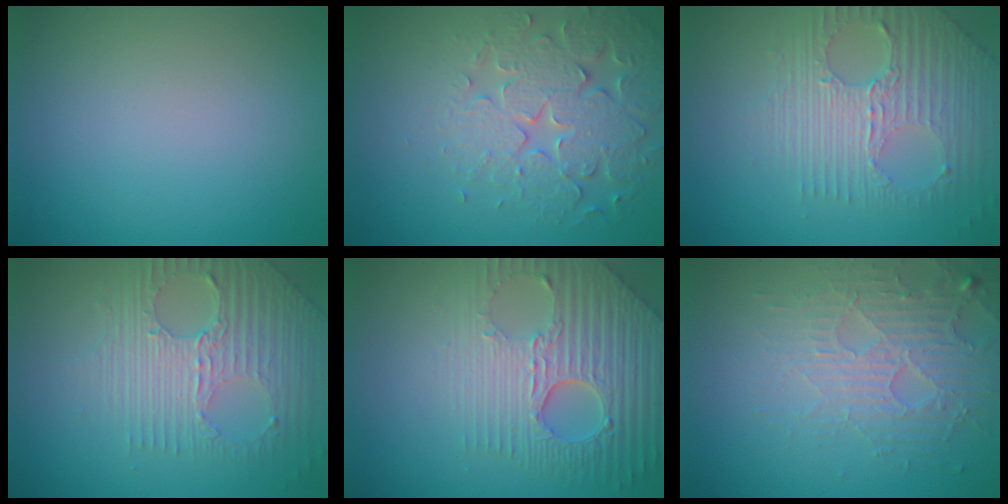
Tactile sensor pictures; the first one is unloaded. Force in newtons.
{"total": 4.6, "press": 4.6, "slide": 0.7}
{"total": 7.1, "press": 4.7, "slide": 5.3}
{"total": 7.1, "press": 4.7, "slide": 5.3}
{"total": 8.2, "press": 5.7, "slide": 5.9}
{"total": 3.8, "press": 3.6, "slide": 1.2}